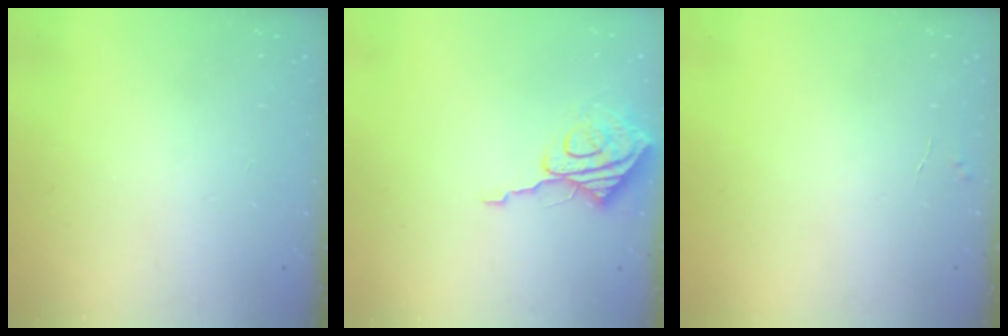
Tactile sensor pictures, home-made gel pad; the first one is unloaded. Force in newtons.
{"total": 9.0, "press": 8.9, "slide": 0.9}
{"total": 2.8, "press": 2.8, "slide": 0.3}